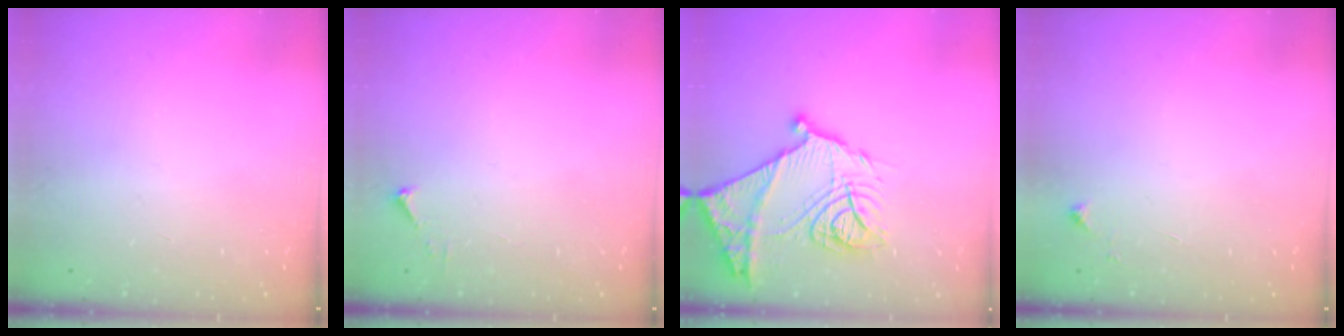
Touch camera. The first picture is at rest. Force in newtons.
{"total": 2.5, "press": 2.5, "slide": 0.3}
{"total": 20.5, "press": 20.5, "slide": 1.8}
{"total": 3.9, "press": 3.8, "slide": 0.6}